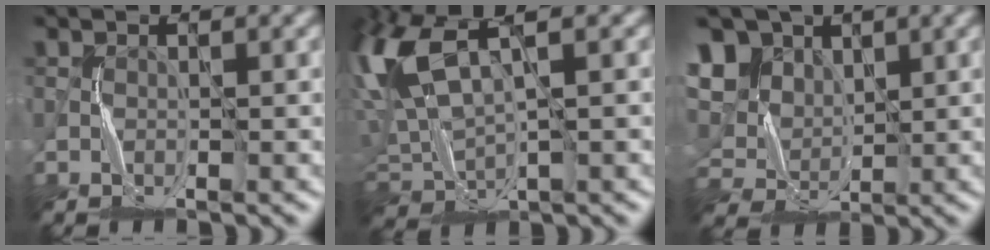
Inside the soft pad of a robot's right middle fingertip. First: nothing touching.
{"total": 9.3, "force": [4.0, 4.3, 7.2], "torque": [-0.195, 0.014, 0.080]}
{"total": 8.6, "force": [5.1, 6.1, 3.3], "torque": [-0.107, 0.013, 0.100]}